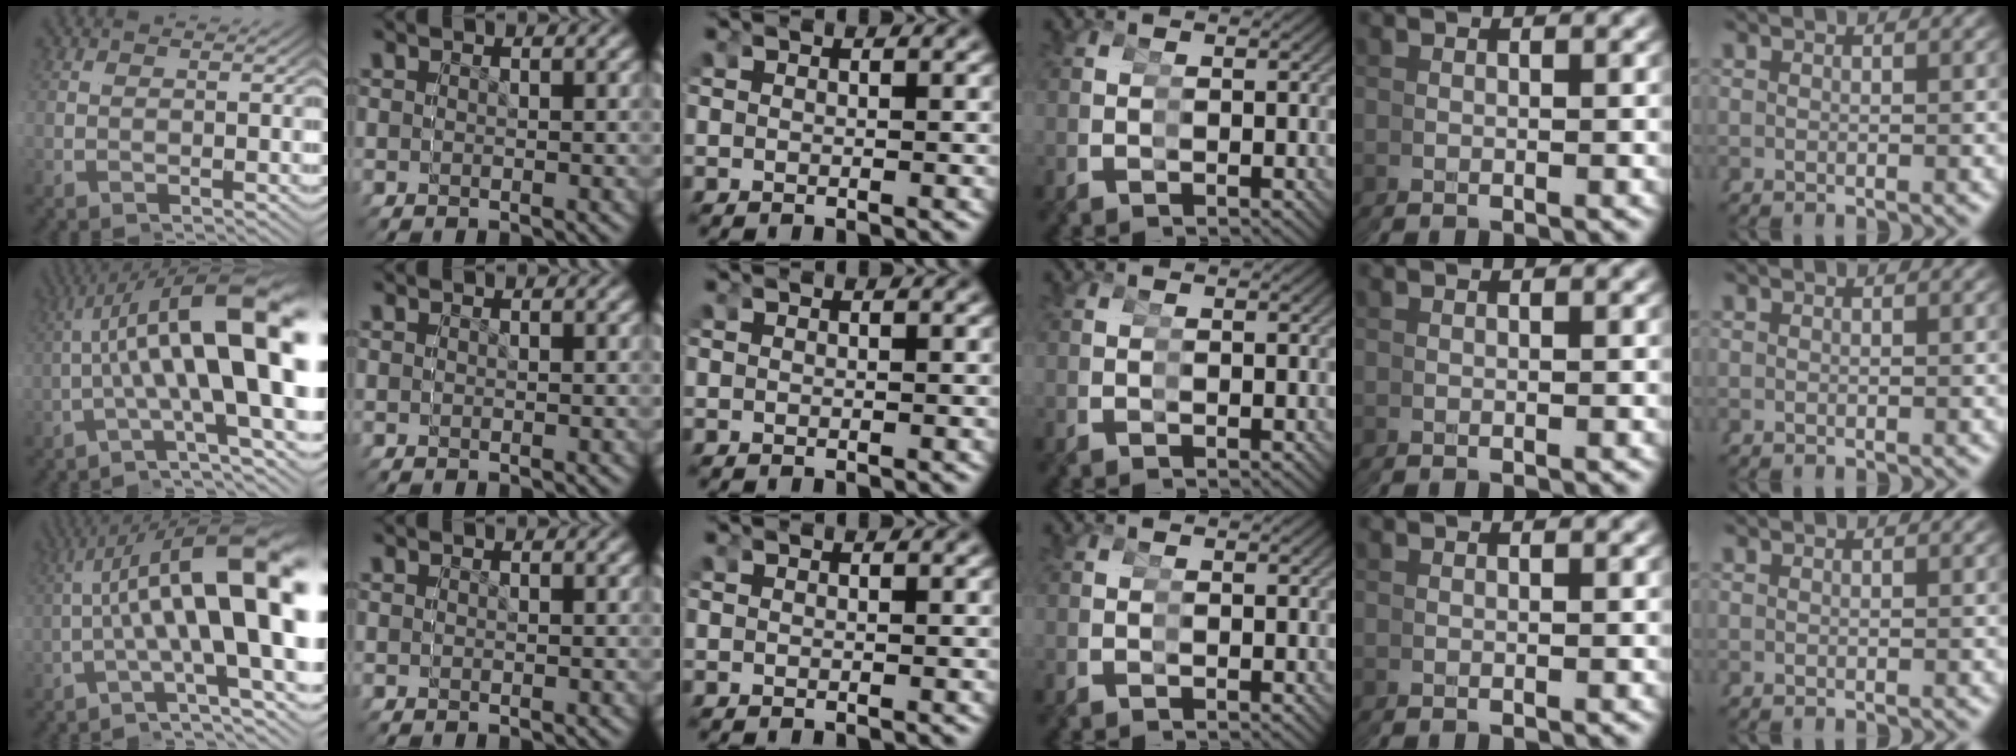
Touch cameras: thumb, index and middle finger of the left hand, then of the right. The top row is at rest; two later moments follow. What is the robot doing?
{"motion": "grasp_and_lifting", "object": "cubes"}